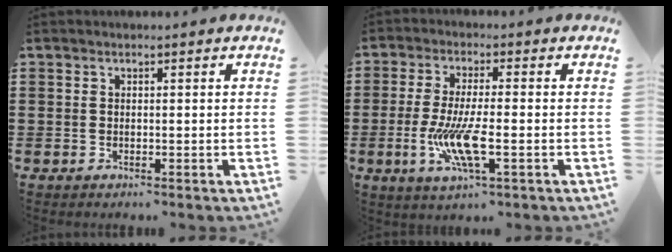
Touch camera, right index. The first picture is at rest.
{"total": 8.4, "force": [-2.3, 1.6, 7.9], "torque": [-0.164, -0.019, -0.042]}